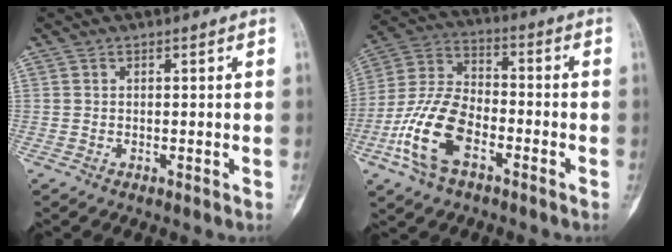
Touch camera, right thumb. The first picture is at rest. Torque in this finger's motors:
{"motor_torque": [1.07, 1.46, 0.60, 0.41, 0.08]}